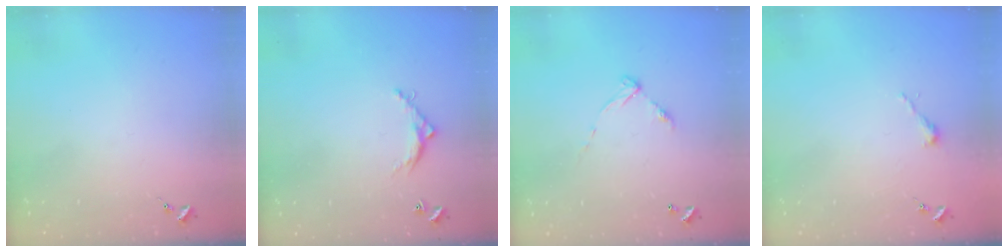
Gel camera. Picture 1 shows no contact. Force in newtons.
{"total": 6.0, "press": 6.0, "slide": 0.3}
{"total": 5.8, "press": 5.8, "slide": 0.4}
{"total": 2.5, "press": 2.5, "slide": 0.2}